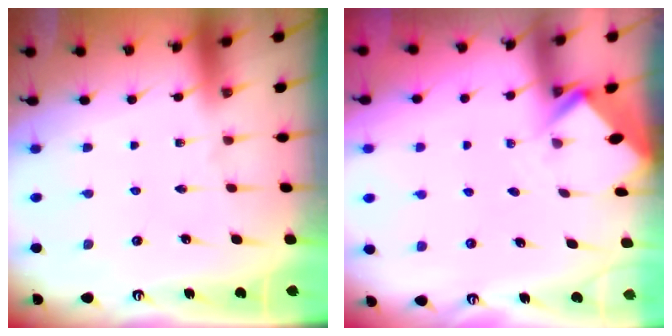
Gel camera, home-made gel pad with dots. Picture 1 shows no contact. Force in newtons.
{"total": 2.5, "press": 2.5, "slide": 0.2}